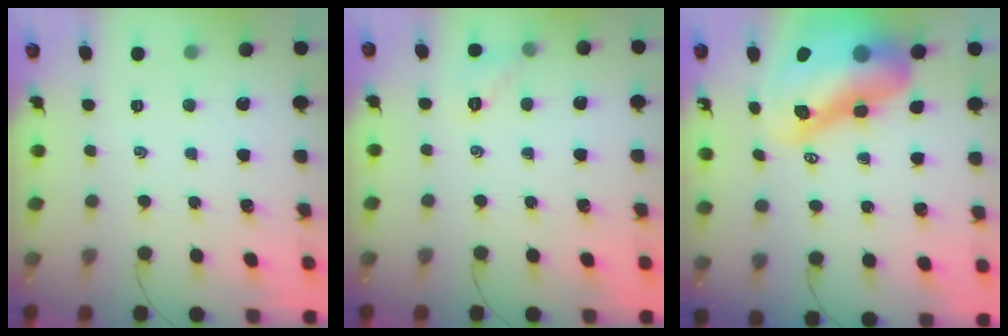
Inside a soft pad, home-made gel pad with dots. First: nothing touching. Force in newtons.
{"total": 5.6, "press": 5.4, "slide": 1.6}
{"total": 19.3, "press": 18.4, "slide": 5.6}